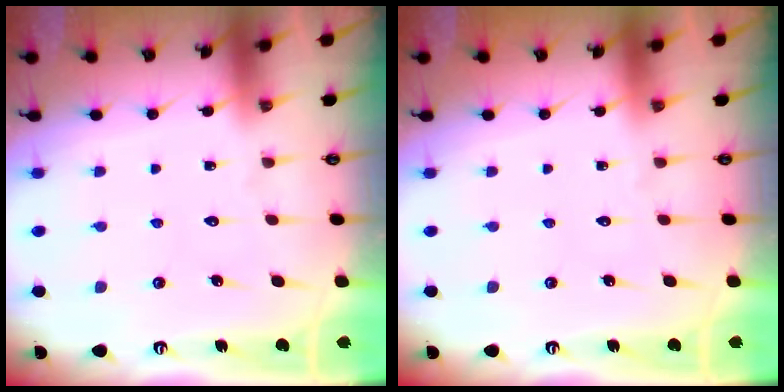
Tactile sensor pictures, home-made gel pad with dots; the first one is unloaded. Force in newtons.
{"total": 0.0}